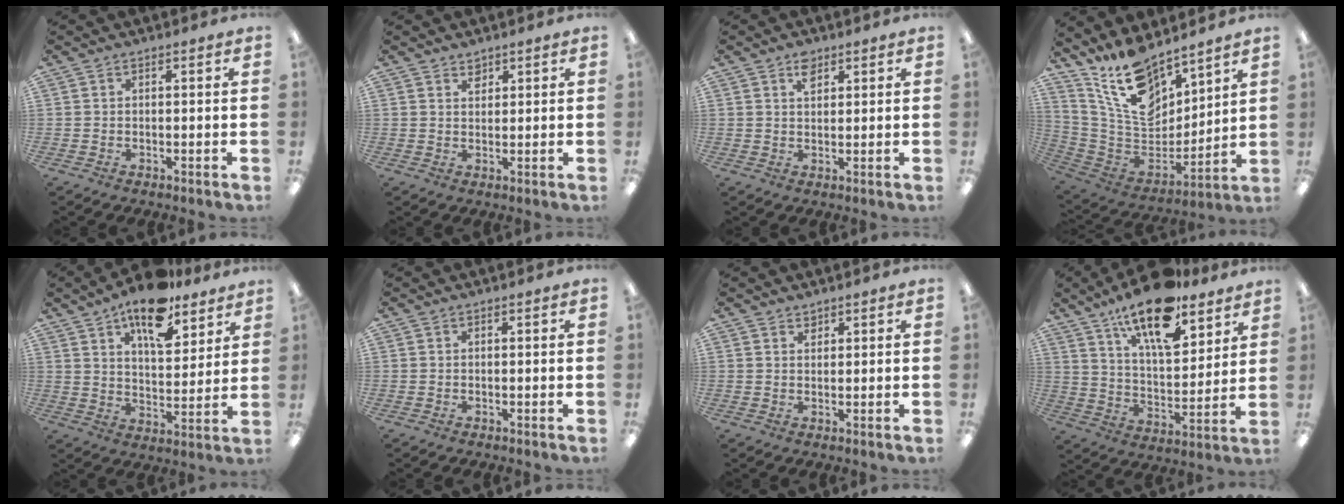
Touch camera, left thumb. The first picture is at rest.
{"total": 2.2, "force": [1.8, 1.2, 0.4], "torque": [0.008, -0.009, 0.031]}
{"total": 3.8, "force": [2.4, 2.2, 2.0], "torque": [-0.020, -0.008, 0.039]}
{"total": 16.2, "force": [13.0, 6.9, 6.8], "torque": [-0.146, -0.087, 0.240]}
{"total": 15.2, "force": [11.0, 6.4, 8.2], "torque": [-0.118, -0.062, 0.189]}
{"total": 0.0}
{"total": 1.6, "force": [1.4, 0.7, 0.1], "torque": [0.006, -0.005, 0.026]}
{"total": 17.5, "force": [13.0, 6.2, 9.9], "torque": [-0.161, -0.073, 0.218]}